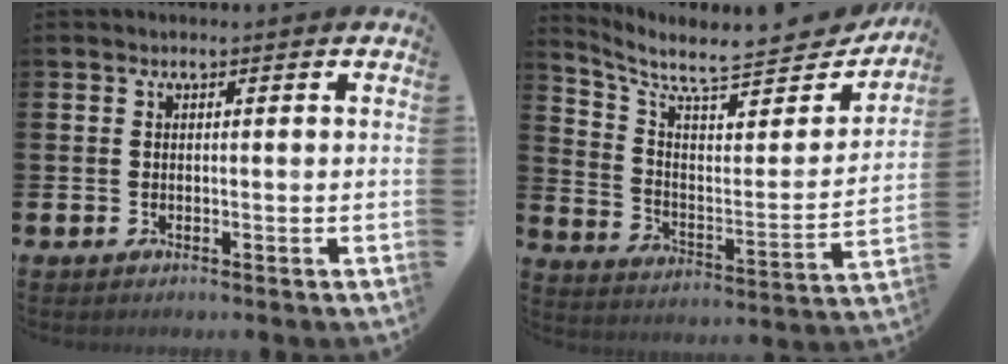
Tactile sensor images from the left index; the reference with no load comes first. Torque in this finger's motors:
{"motor_torque": [-0.07, -0.21, 0.02, 0.04]}